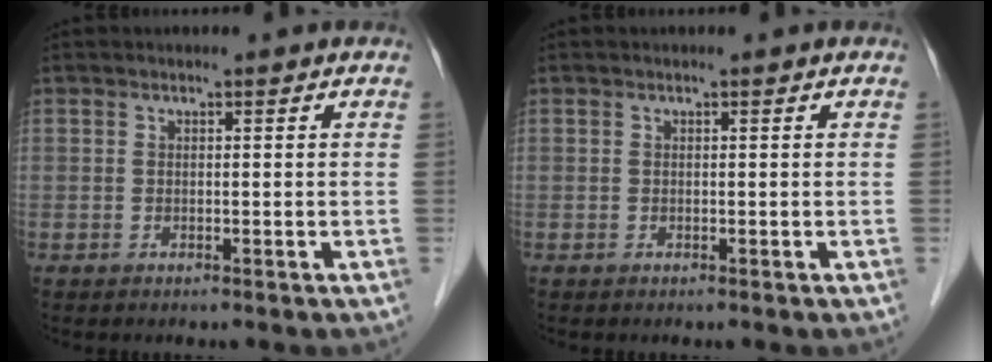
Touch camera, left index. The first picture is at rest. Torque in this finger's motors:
{"motor_torque": [0.00, 0.00, 0.00, 0.00]}